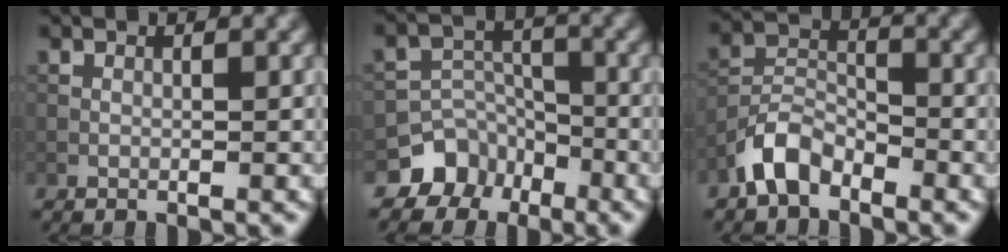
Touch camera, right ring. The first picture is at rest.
{"total": 6.0, "force": [-4.2, 4.3, 0.5], "torque": [0.010, 0.004, -0.075]}
{"total": 4.3, "force": [-3.1, 2.2, 2.1], "torque": [-0.039, 0.010, -0.070]}